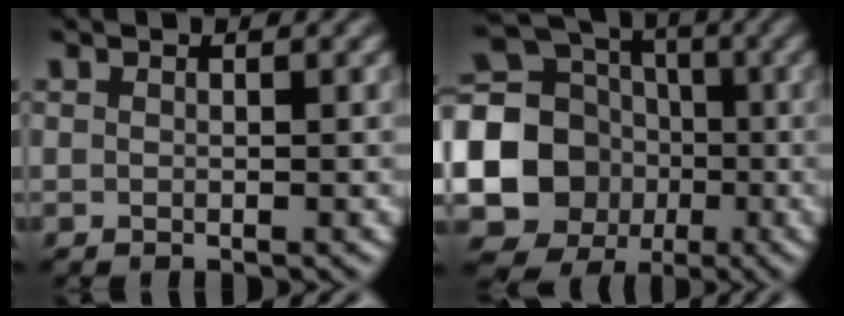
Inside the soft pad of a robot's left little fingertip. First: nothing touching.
{"total": 13.5, "force": [-2.4, 12.3, 5.0], "torque": [-0.117, -0.031, -0.059]}